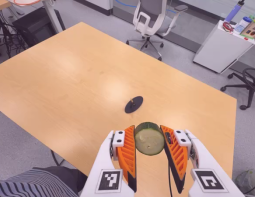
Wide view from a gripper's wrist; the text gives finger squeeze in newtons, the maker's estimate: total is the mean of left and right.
{"total": 10.5, "left": 10.1, "right": 11.0}